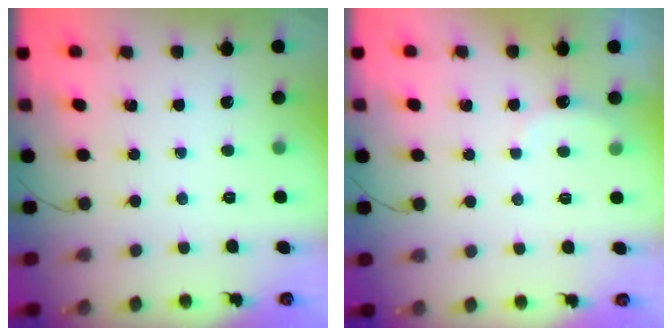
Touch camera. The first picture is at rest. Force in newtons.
{"total": 4.0, "press": 3.9, "slide": 0.9}